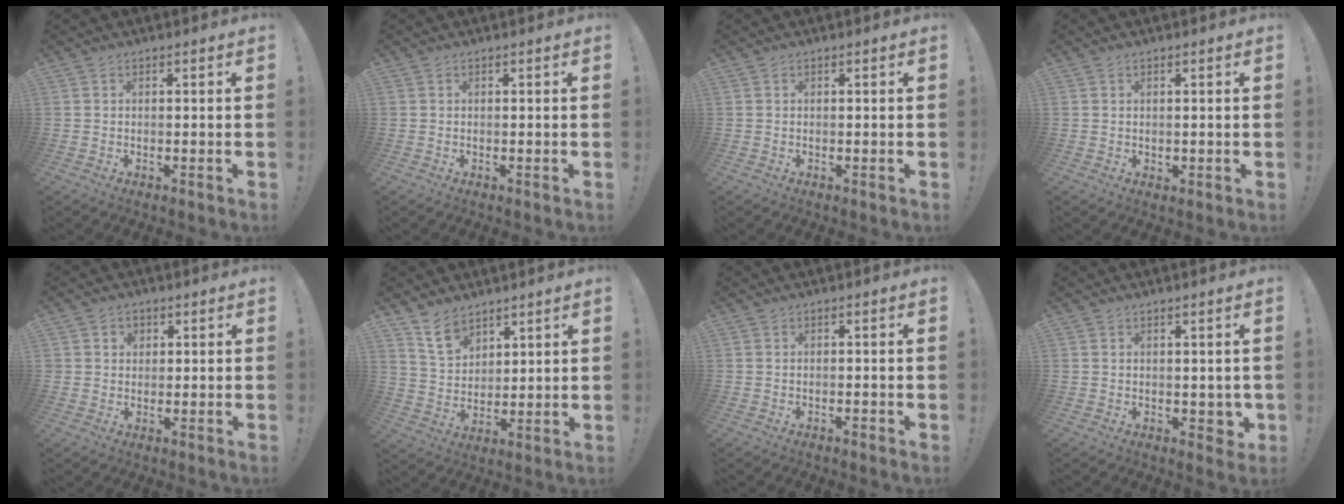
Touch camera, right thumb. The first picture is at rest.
{"total": 0.0}
{"total": 0.0}
{"total": 1.1, "force": [0.5, 0.9, 0.2], "torque": [0.003, 0.000, 0.009]}
{"total": 2.9, "force": [1.0, 2.7, 0.6], "torque": [-0.008, 0.001, 0.018]}
{"total": 9.5, "force": [7.0, 5.5, 3.2], "torque": [-0.056, -0.042, 0.138]}
{"total": 0.9, "force": [-0.7, 0.1, 0.5], "torque": [-0.009, 0.001, -0.012]}
{"total": 3.6, "force": [0.3, 3.0, 1.9], "torque": [-0.010, 0.002, 0.007]}